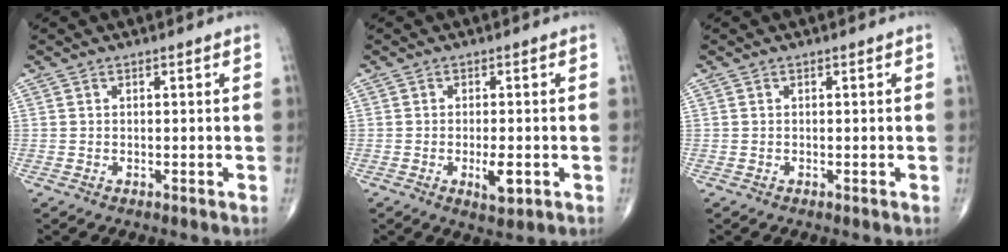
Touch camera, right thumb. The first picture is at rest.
{"total": 4.2, "force": [-1.2, 1.6, 3.7], "torque": [-0.054, -0.005, -0.016]}
{"total": 0.0}